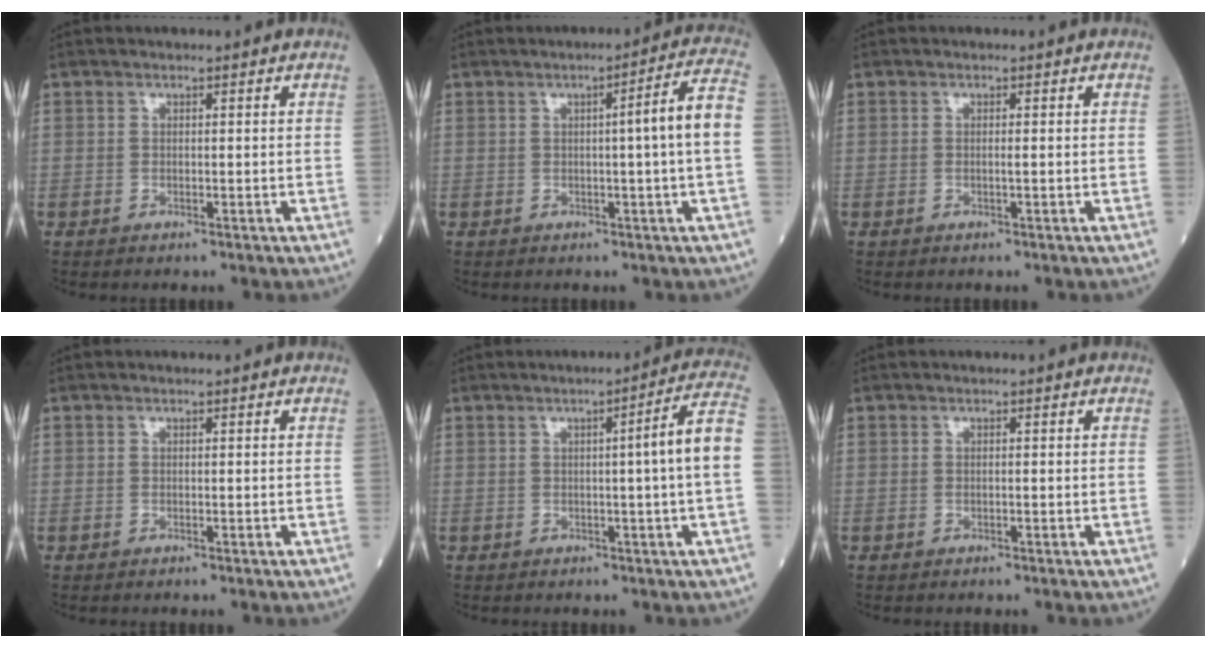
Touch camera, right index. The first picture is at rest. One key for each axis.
{"total": 6.9, "fx": 0.0, "fy": -1.3, "fz": 6.8, "tx": -0.092, "ty": 0.007, "tz": 0.001}
{"total": 0.5, "fx": -0.1, "fy": -0.2, "fz": 0.4, "tx": -0.008, "ty": 0.000, "tz": -0.004}
{"total": 0.0}
{"total": 7.3, "fx": 0.0, "fy": -1.5, "fz": 7.1, "tx": -0.093, "ty": 0.006, "tz": 0.000}
{"total": 0.0}